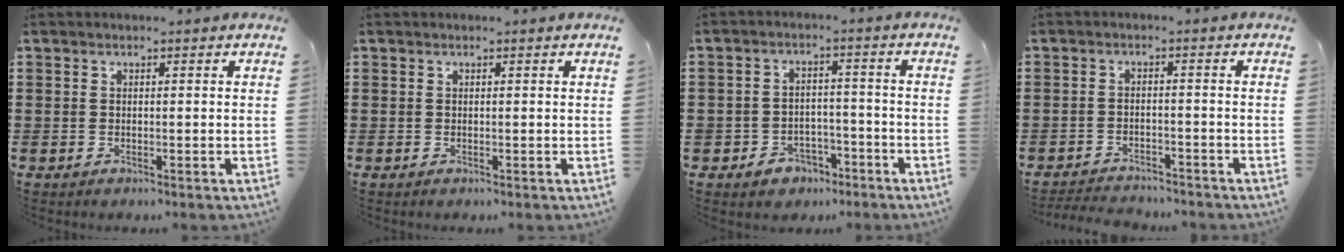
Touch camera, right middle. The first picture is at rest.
{"total": 0.0}
{"total": 3.8, "force": [-3.0, 2.3, 0.5], "torque": [-0.016, 0.011, -0.061]}
{"total": 3.2, "force": [-3.1, 0.5, 0.1], "torque": [-0.007, 0.000, -0.068]}